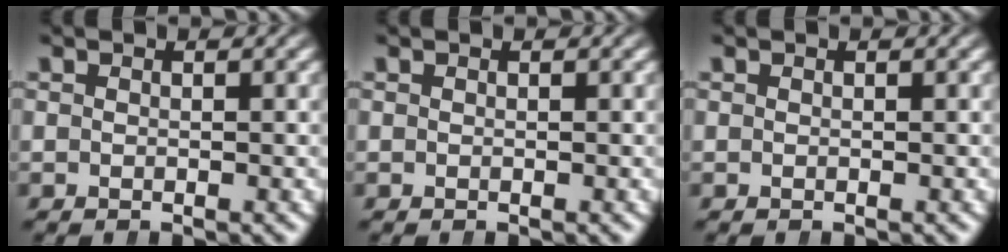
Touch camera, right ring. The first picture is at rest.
{"total": 0.0}
{"total": 0.0}